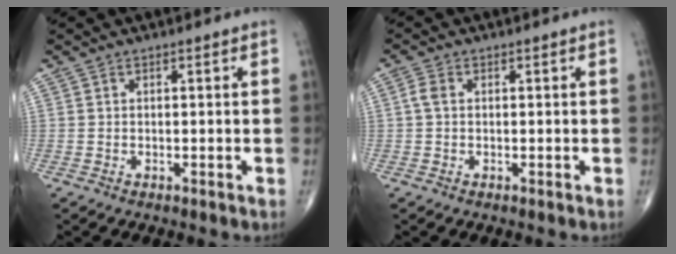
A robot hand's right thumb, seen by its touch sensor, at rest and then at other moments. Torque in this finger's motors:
{"motor_torque": [0.00, 0.00, 0.02, 0.00, 0.00]}